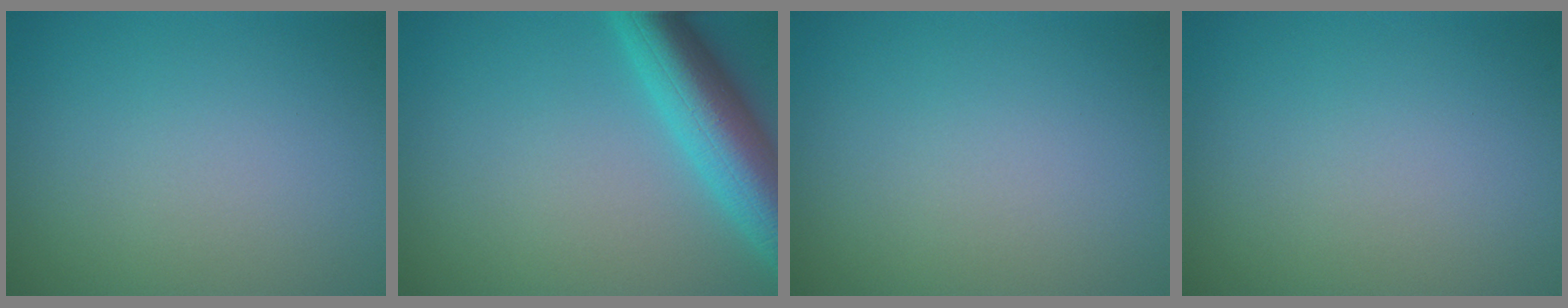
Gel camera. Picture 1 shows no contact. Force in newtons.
{"total": 7.4, "press": 7.4, "slide": 0.3}
{"total": 0.0}
{"total": 0.0}